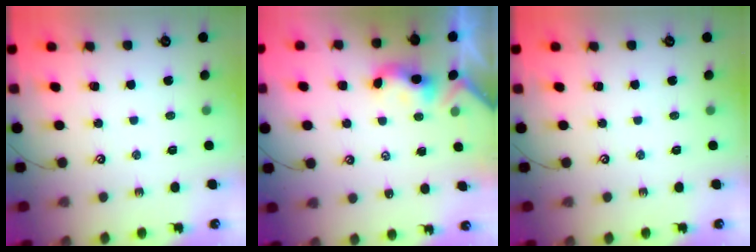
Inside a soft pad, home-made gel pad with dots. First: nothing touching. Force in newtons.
{"total": 2.1, "press": 2.1, "slide": 0.3}
{"total": 0.0}